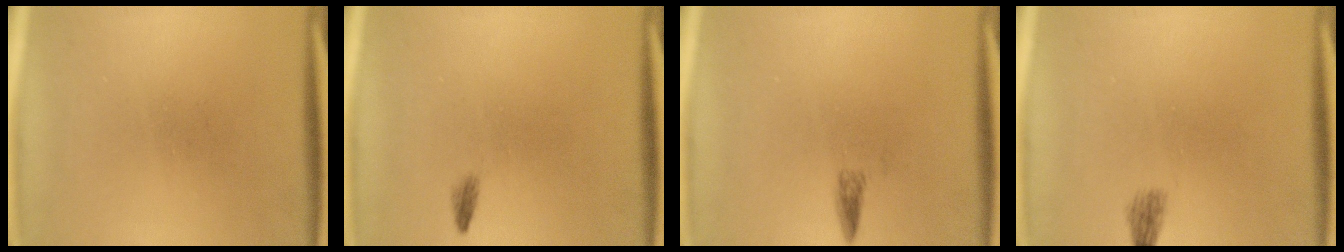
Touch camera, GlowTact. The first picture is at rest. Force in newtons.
{"total": 0.7}
{"total": 1.2}
{"total": 1.4}